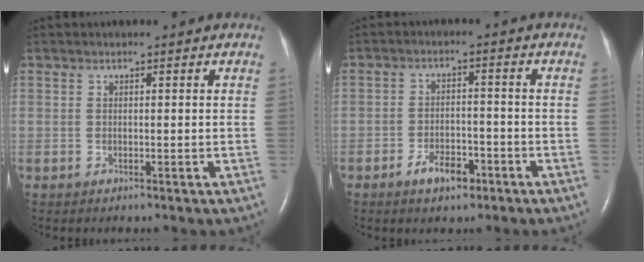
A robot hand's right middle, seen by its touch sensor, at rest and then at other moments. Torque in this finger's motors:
{"motor_torque": [0.48, -0.35, 0.07, 0.04]}